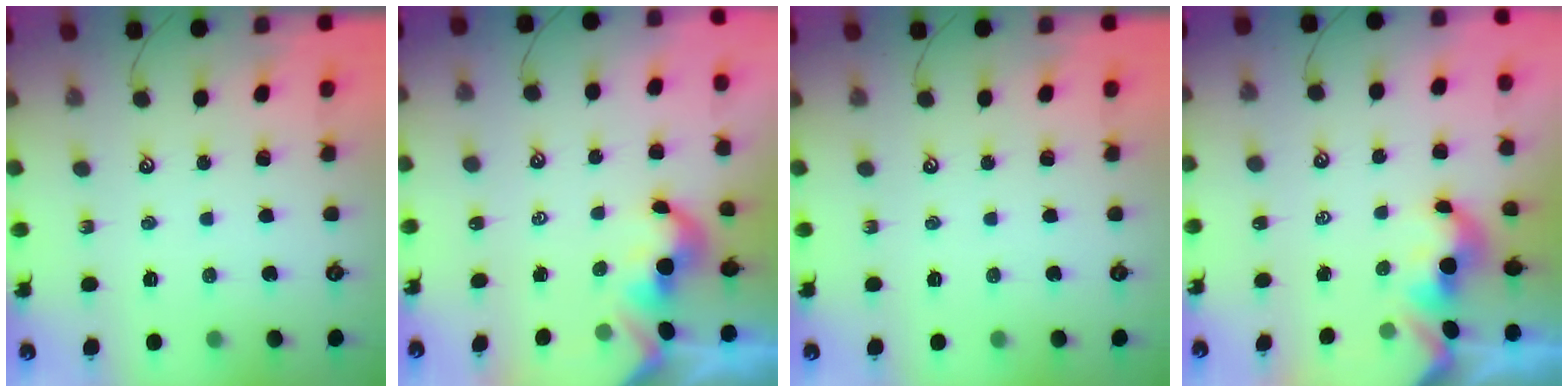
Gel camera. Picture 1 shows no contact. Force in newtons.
{"total": 2.5, "press": 2.5, "slide": 0.2}
{"total": 0.0}
{"total": 1.7, "press": 1.6, "slide": 0.3}